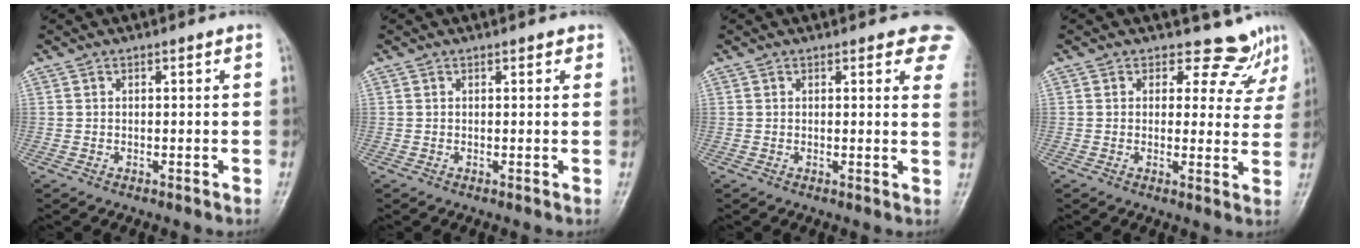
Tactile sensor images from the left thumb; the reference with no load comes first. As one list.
[{"total": 1.1, "force": [0.7, 0.8, 0.5], "torque": [0.008, -0.001, 0.002]}, {"total": 5.8, "force": [4.0, 2.3, 3.4], "torque": [-0.005, -0.014, 0.027]}, {"total": 6.8, "force": [5.7, 3.6, 0.3], "torque": [0.034, -0.040, 0.053]}]